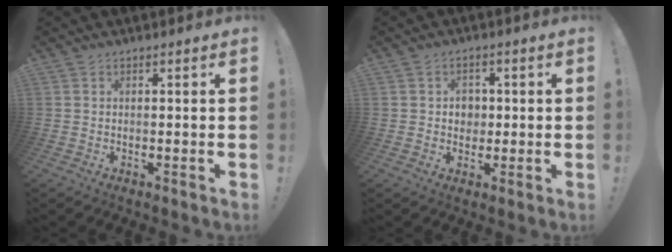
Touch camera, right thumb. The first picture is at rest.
{"total": 4.6, "force": [0.5, 4.2, 1.8], "torque": [-0.024, -0.002, 0.005]}